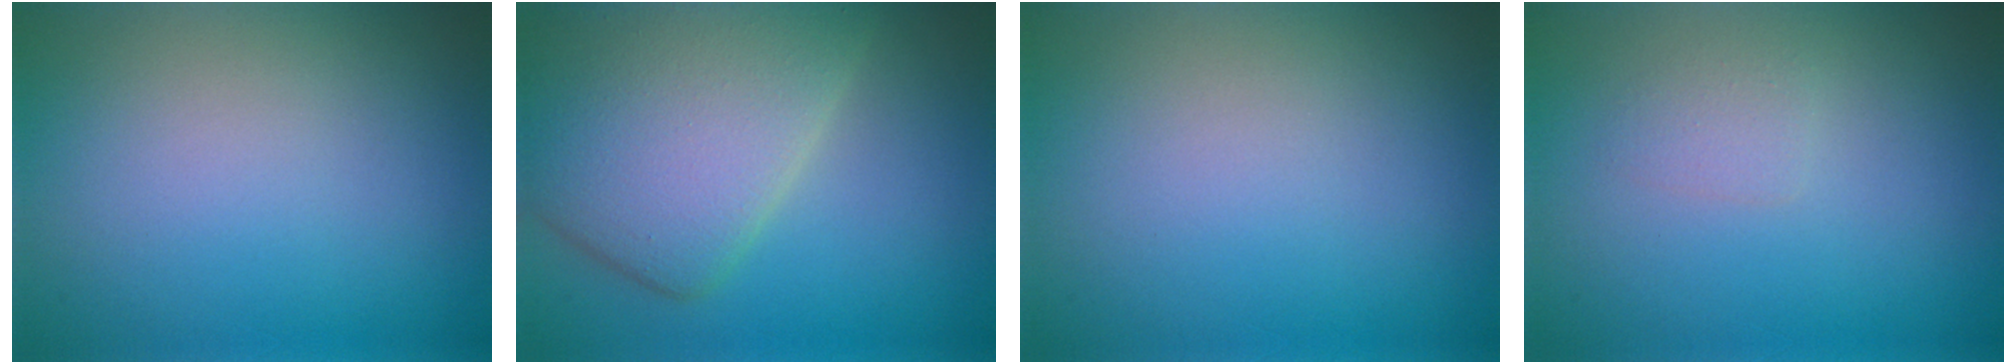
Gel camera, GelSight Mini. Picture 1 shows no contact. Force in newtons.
{"total": 8.4, "press": 8.4, "slide": 0.4}
{"total": 0.0}
{"total": 1.0, "press": 1.0, "slide": 0.2}